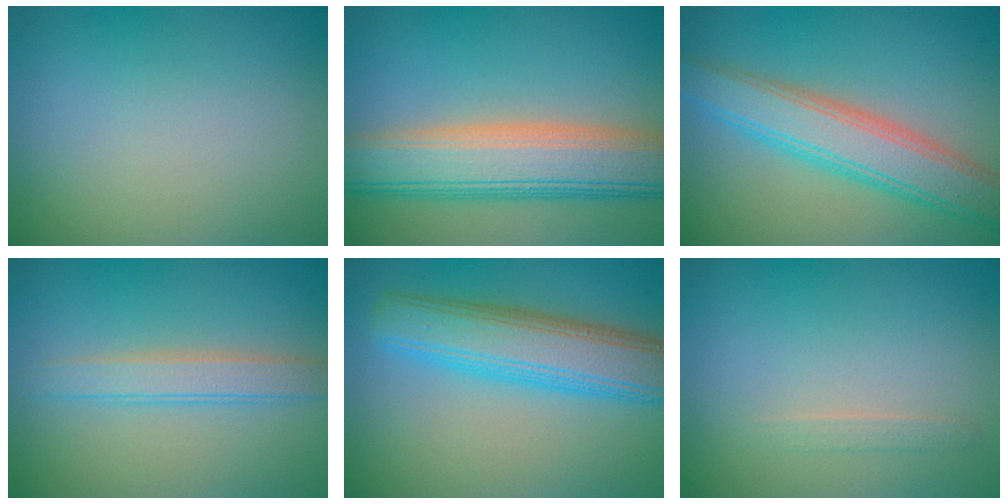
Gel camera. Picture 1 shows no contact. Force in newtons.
{"total": 8.7, "press": 8.7, "slide": 0.6}
{"total": 6.3, "press": 6.3, "slide": 0.3}
{"total": 2.8, "press": 2.8, "slide": 0.1}
{"total": 7.5, "press": 7.5, "slide": 0.2}
{"total": 0.9, "press": 0.8, "slide": 0.1}